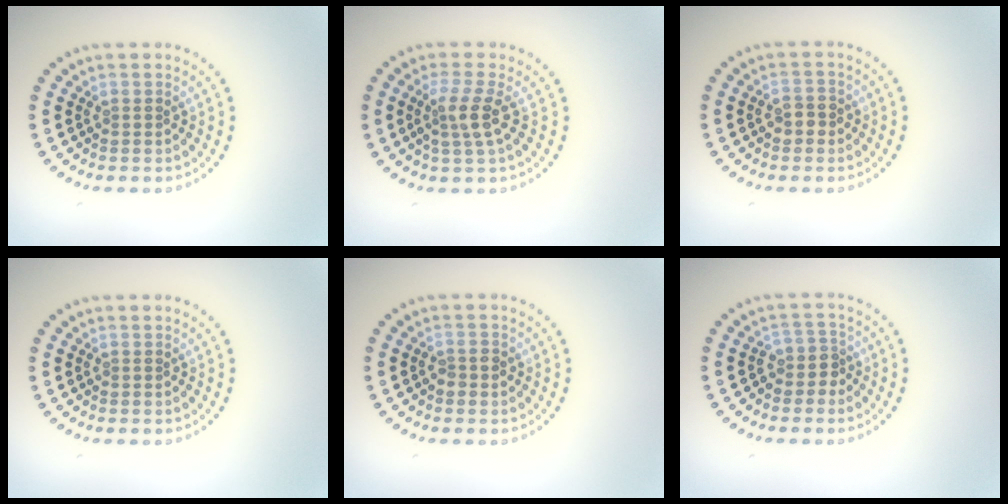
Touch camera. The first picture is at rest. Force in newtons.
{"total": 2.7, "press": 2.2, "slide": 1.6}
{"total": 1.6, "press": 1.6, "slide": 0.3}
{"total": 0.0}
{"total": 1.4, "press": 1.4, "slide": 0.3}
{"total": 2.0, "press": 1.5, "slide": 1.3}